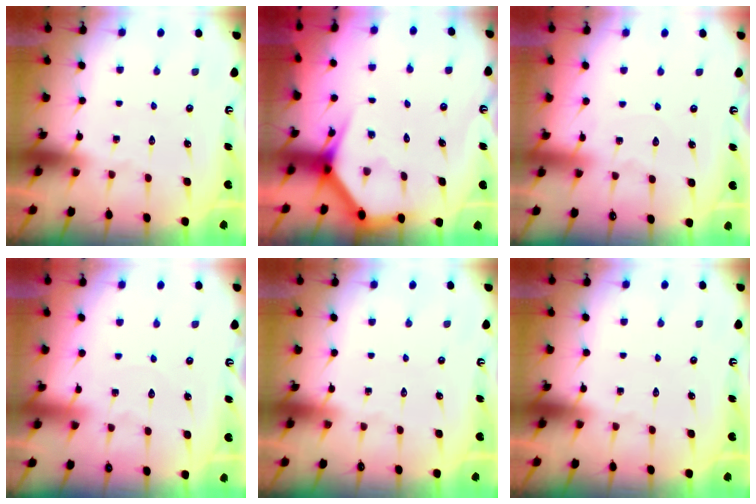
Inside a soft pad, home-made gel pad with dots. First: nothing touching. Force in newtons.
{"total": 3.2, "press": 3.2, "slide": 0.2}
{"total": 2.6, "press": 2.6, "slide": 0.3}
{"total": 3.1, "press": 3.1, "slide": 0.3}
{"total": 0.0}
{"total": 0.0}